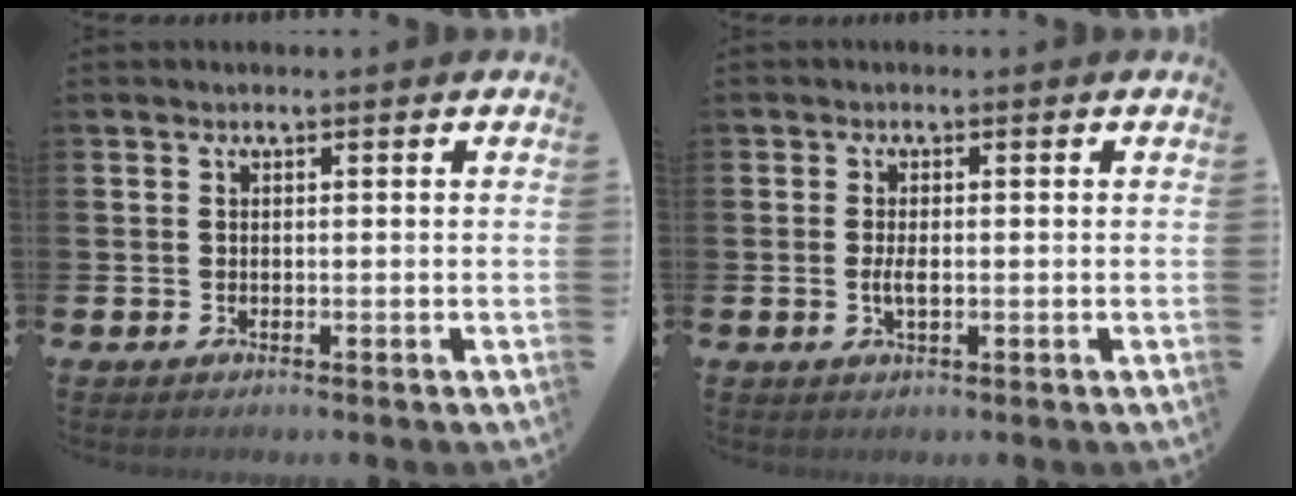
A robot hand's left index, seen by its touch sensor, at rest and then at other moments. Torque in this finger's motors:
{"motor_torque": [0.50, 0.03, 0.05, 0.08]}